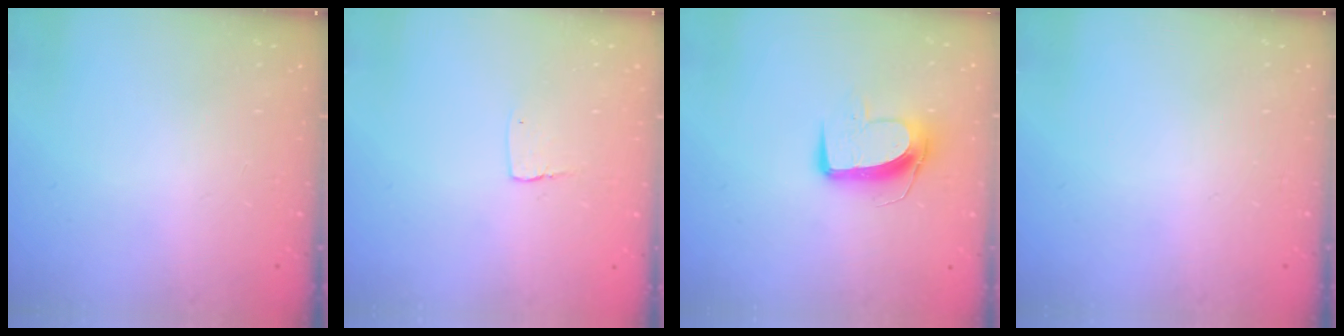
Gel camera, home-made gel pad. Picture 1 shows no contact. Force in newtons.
{"total": 2.9, "press": 2.9, "slide": 0.2}
{"total": 9.8, "press": 9.8, "slide": 1.0}
{"total": 0.0}